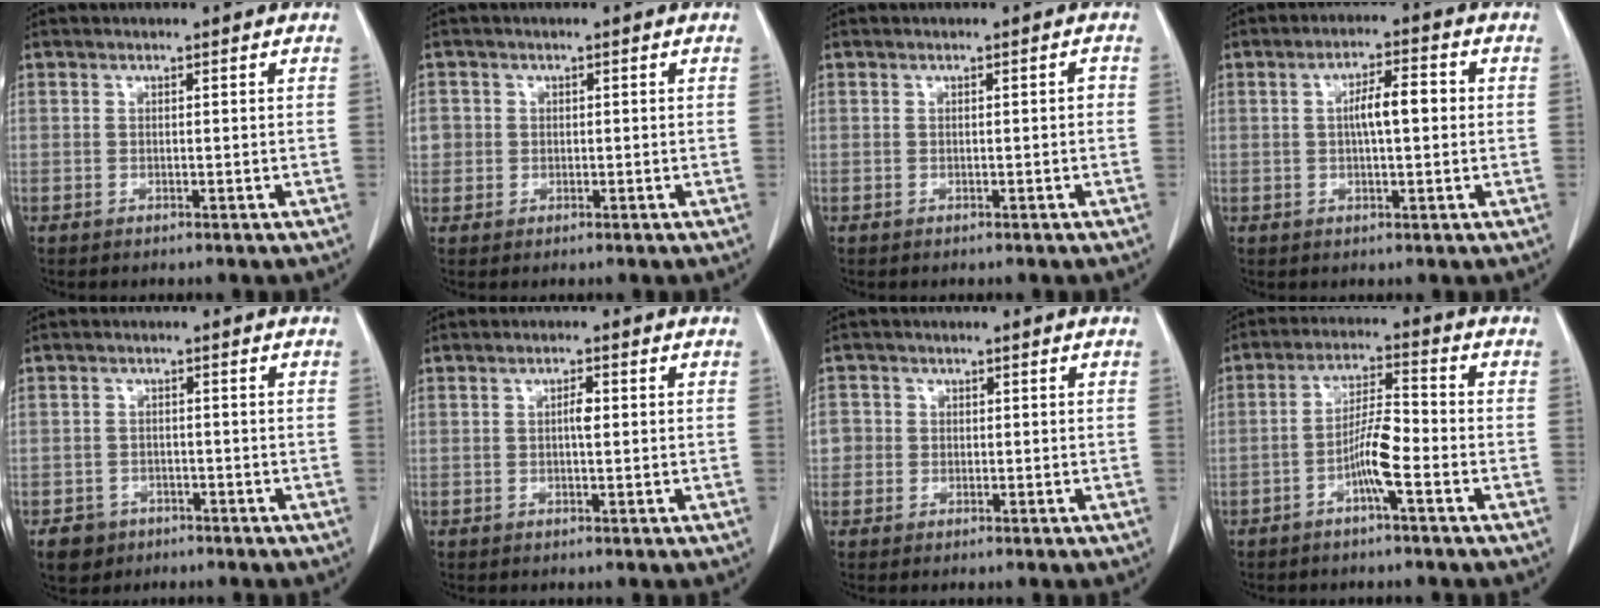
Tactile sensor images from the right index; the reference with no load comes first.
{"total": 2.7, "force": [0.2, 2.6, 0.4], "torque": [0.000, 0.005, 0.005]}
{"total": 0.8, "force": [-0.1, 0.2, 0.7], "torque": [-0.007, 0.002, -0.001]}
{"total": 5.5, "force": [0.4, 1.3, 5.3], "torque": [-0.096, 0.014, 0.006]}
{"total": 3.5, "force": [-1.9, 2.9, 0.4], "torque": [-0.008, 0.010, -0.025]}
{"total": 1.8, "force": [0.2, 0.4, 1.8], "torque": [-0.033, 0.003, 0.003]}
{"total": 2.8, "force": [-0.2, 2.8, 0.3], "torque": [0.008, 0.007, -0.007]}
{"total": 6.3, "force": [-2.6, 0.5, 5.7], "torque": [-0.114, 0.009, -0.048]}